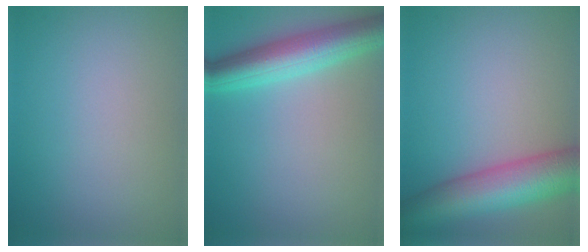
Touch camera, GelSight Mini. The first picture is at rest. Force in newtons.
{"total": 6.0, "press": 6.0, "slide": 0.3}
{"total": 8.7, "press": 8.7, "slide": 0.3}